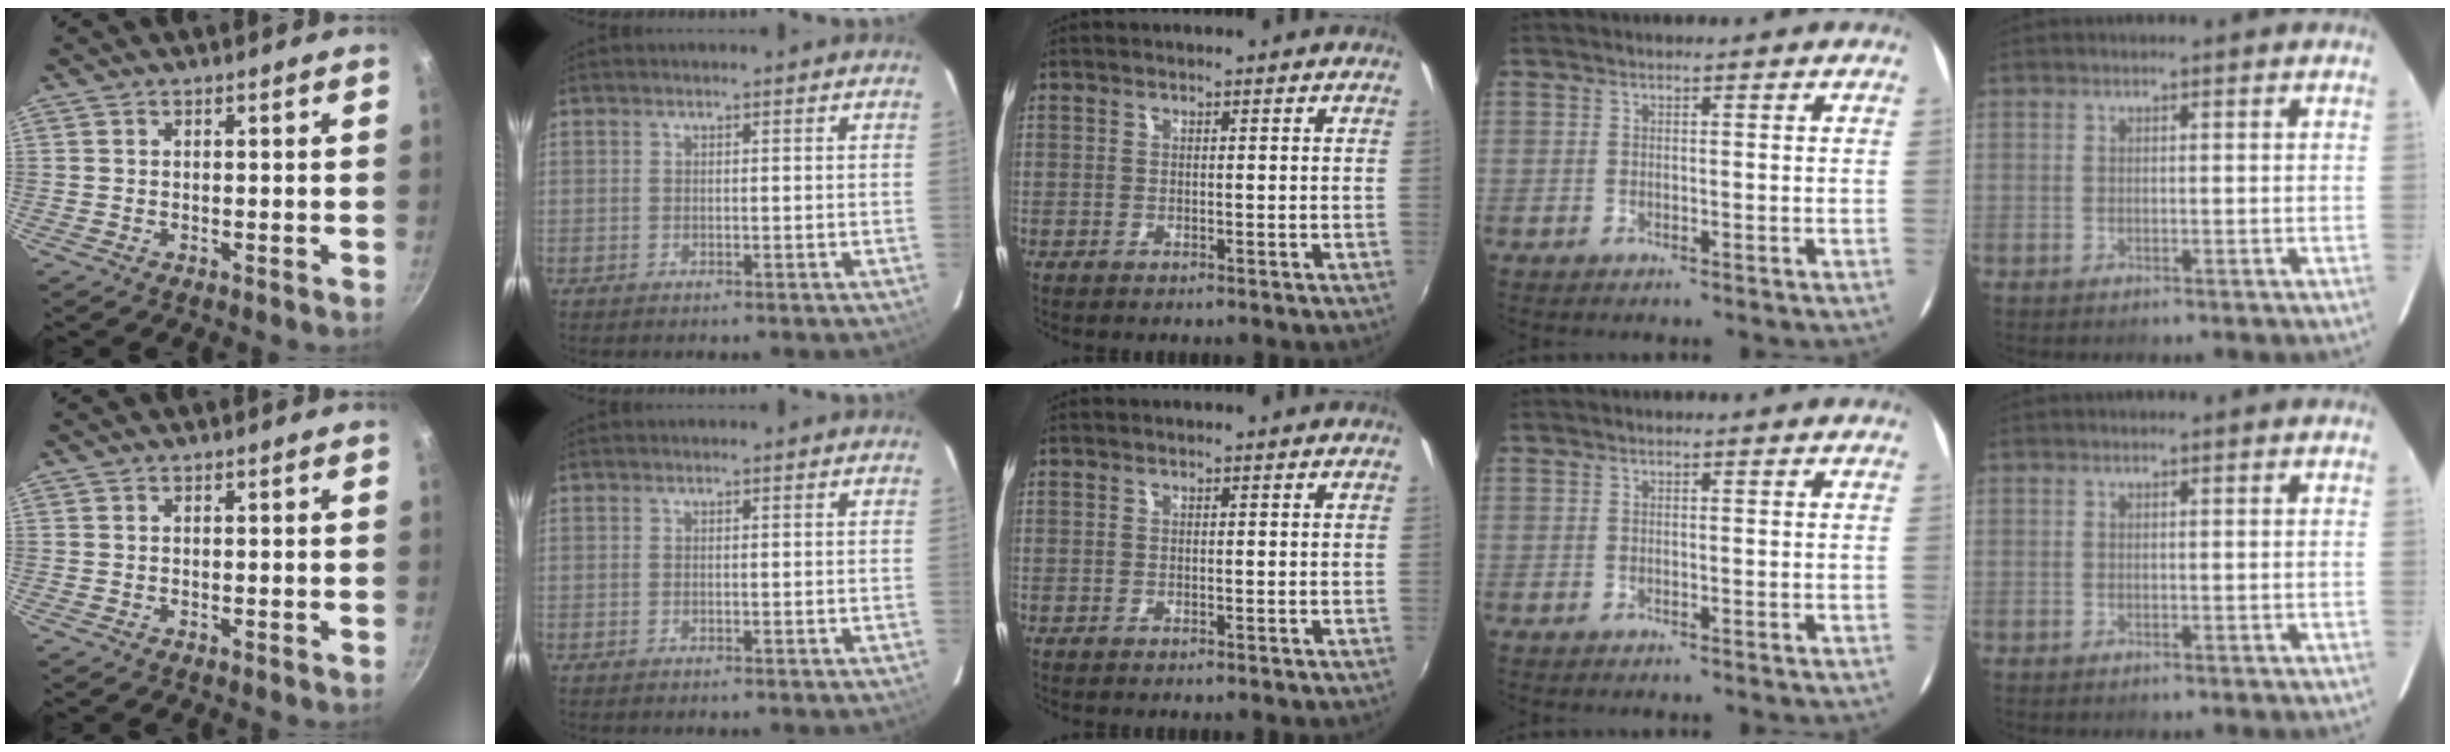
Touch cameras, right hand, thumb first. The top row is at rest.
{}